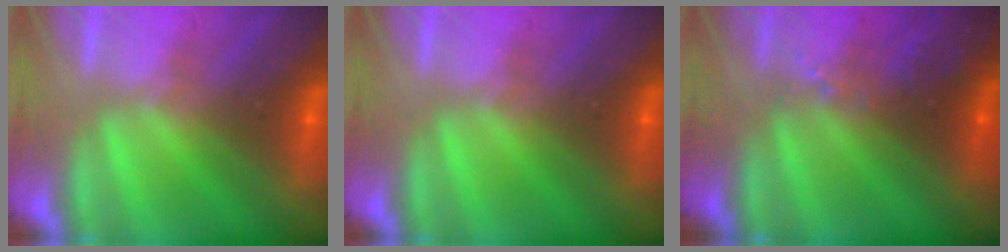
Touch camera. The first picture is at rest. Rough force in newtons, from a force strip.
{"total": 0.0}
{"total": 2.9}